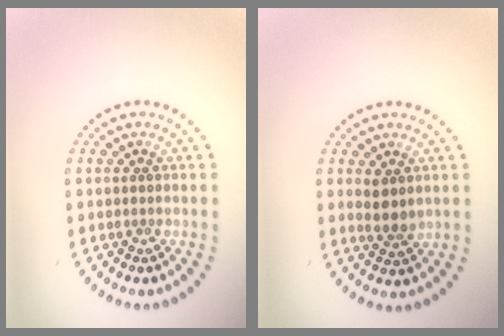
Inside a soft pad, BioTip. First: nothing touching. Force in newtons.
{"total": 2.0, "press": 1.7, "slide": 1.0}